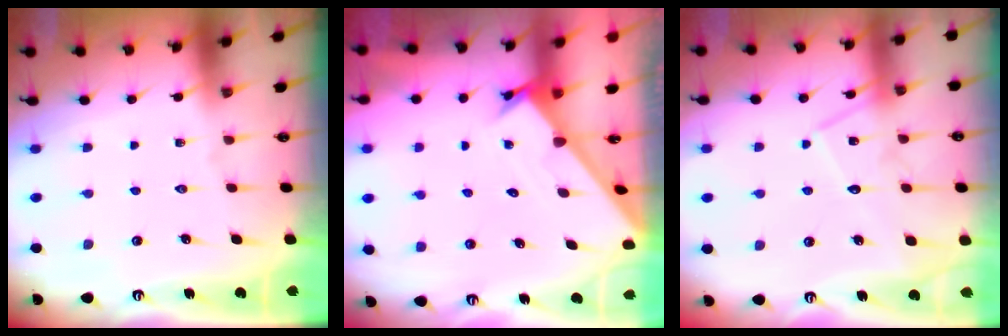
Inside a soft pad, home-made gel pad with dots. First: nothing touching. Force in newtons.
{"total": 1.7, "press": 1.7, "slide": 0.1}
{"total": 11.6, "press": 11.5, "slide": 0.8}